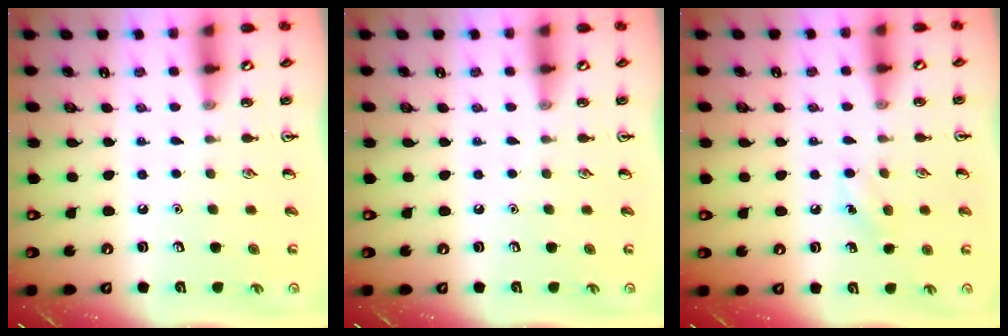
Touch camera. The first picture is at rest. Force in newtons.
{"total": 0.0}
{"total": 7.1, "press": 6.9, "slide": 1.7}